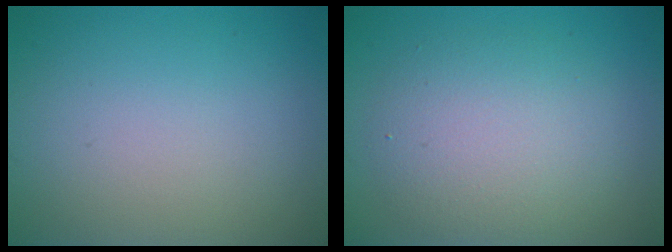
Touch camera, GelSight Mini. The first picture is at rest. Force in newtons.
{"total": 5.1, "press": 5.1, "slide": 0.3}